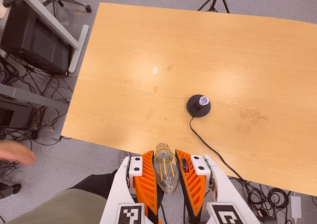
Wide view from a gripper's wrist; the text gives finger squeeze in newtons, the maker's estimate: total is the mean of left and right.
{"total": 21.3, "left": 23.3, "right": 19.3}